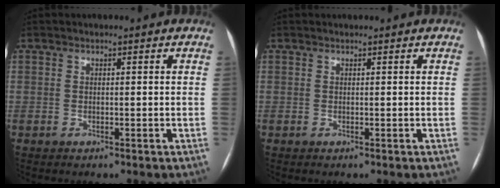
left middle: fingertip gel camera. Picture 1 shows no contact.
{"total": 0.7, "force": [0.7, 0.1, 0.1], "torque": [-0.008, 0.013, 0.011]}